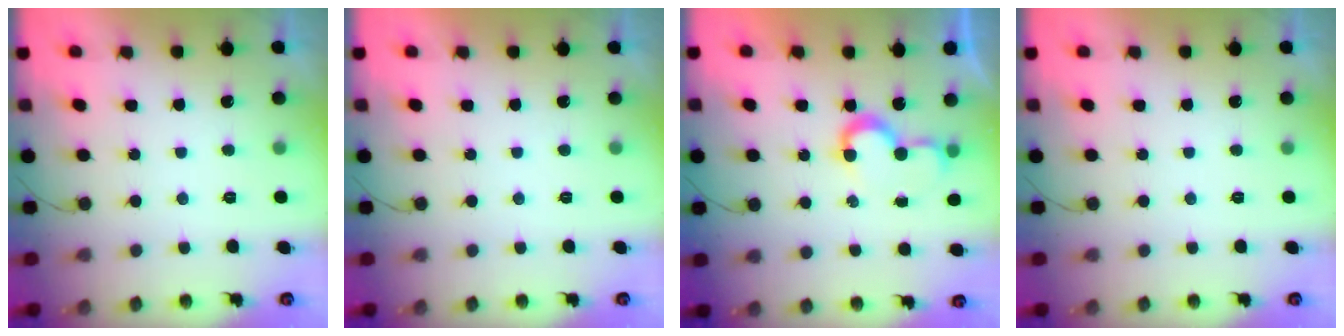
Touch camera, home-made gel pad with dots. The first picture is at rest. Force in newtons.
{"total": 1.7, "press": 1.7, "slide": 0.1}
{"total": 6.9, "press": 6.9, "slide": 0.1}
{"total": 0.0}